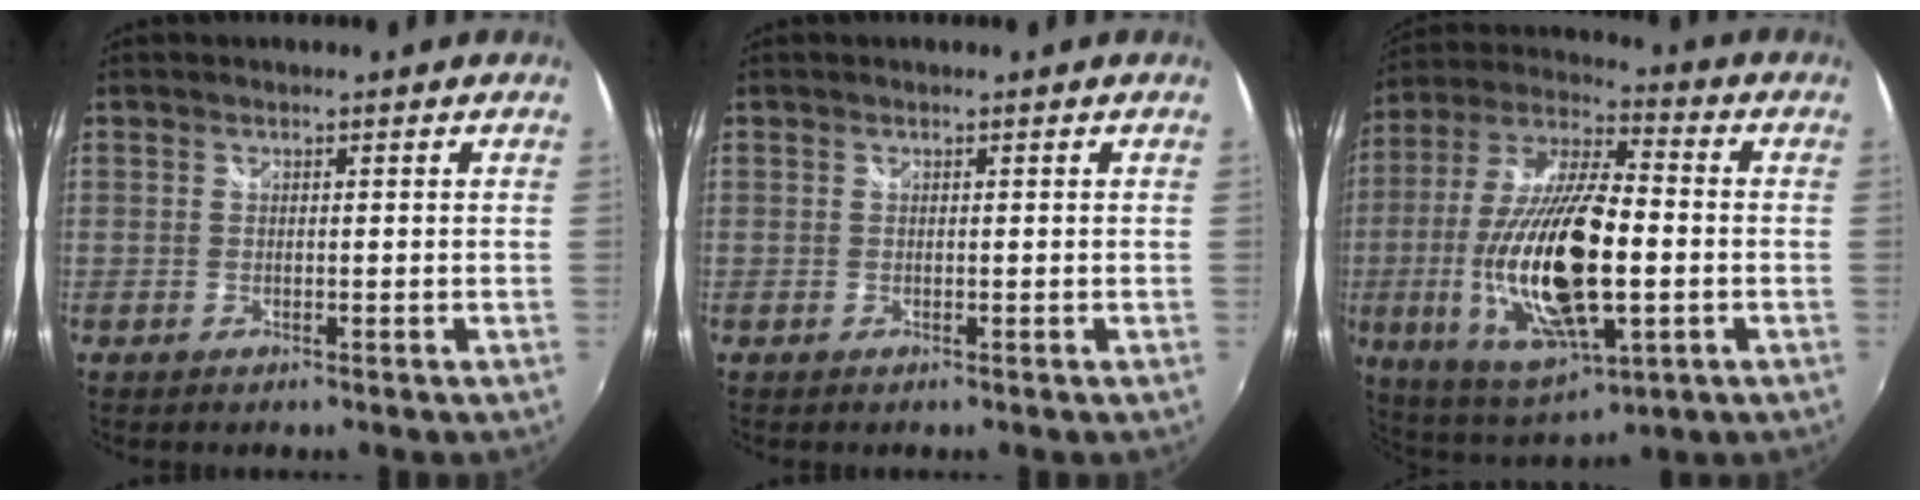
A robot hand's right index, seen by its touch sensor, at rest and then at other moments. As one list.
[{"total": 0.0}, {"total": 23.7, "force": [-4.2, 8.5, 21.7], "torque": [-0.439, -0.024, -0.067]}]